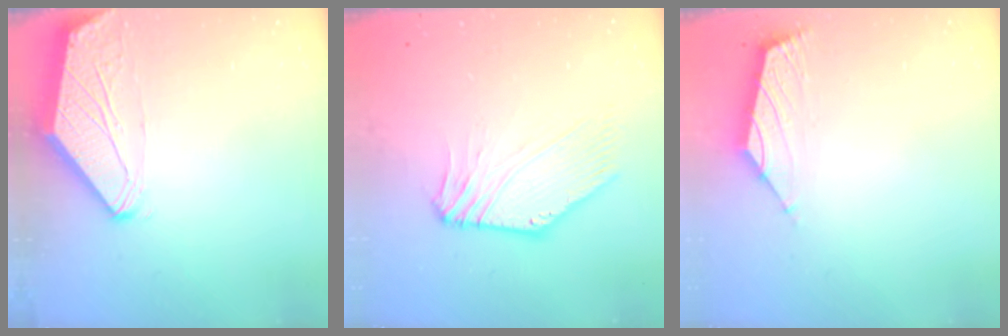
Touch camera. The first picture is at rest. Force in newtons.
{"total": 1.1, "press": 0.7, "slide": 0.8}
{"total": 1.8, "press": 1.6, "slide": 0.6}